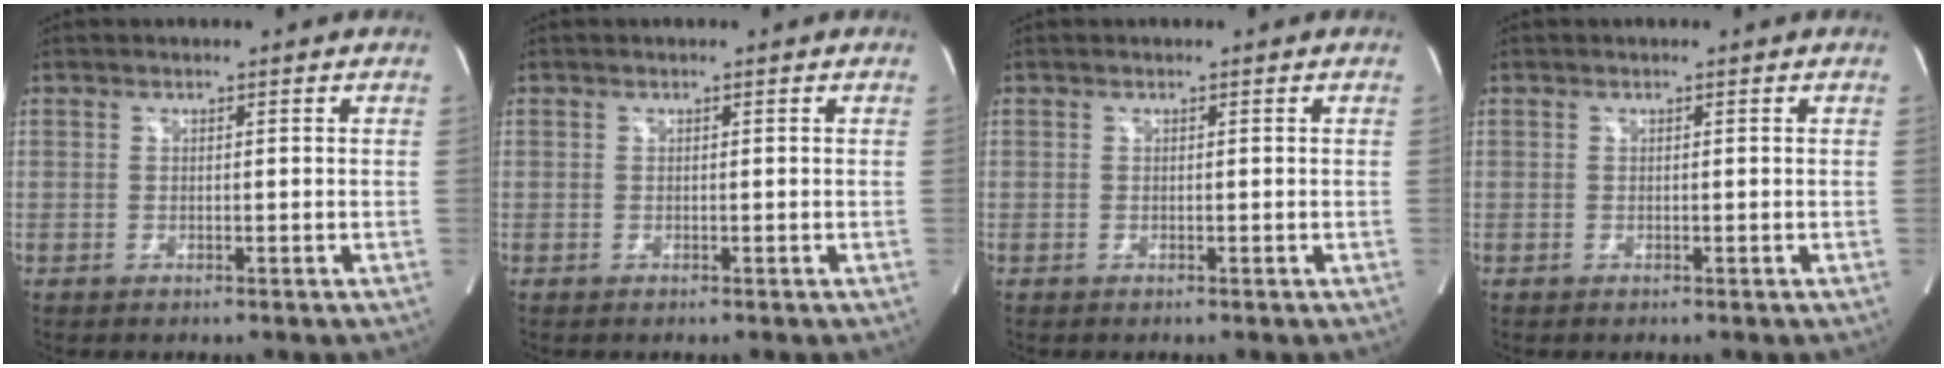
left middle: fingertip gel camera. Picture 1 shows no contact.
{"total": 0.0}
{"total": 0.0}
{"total": 0.0}